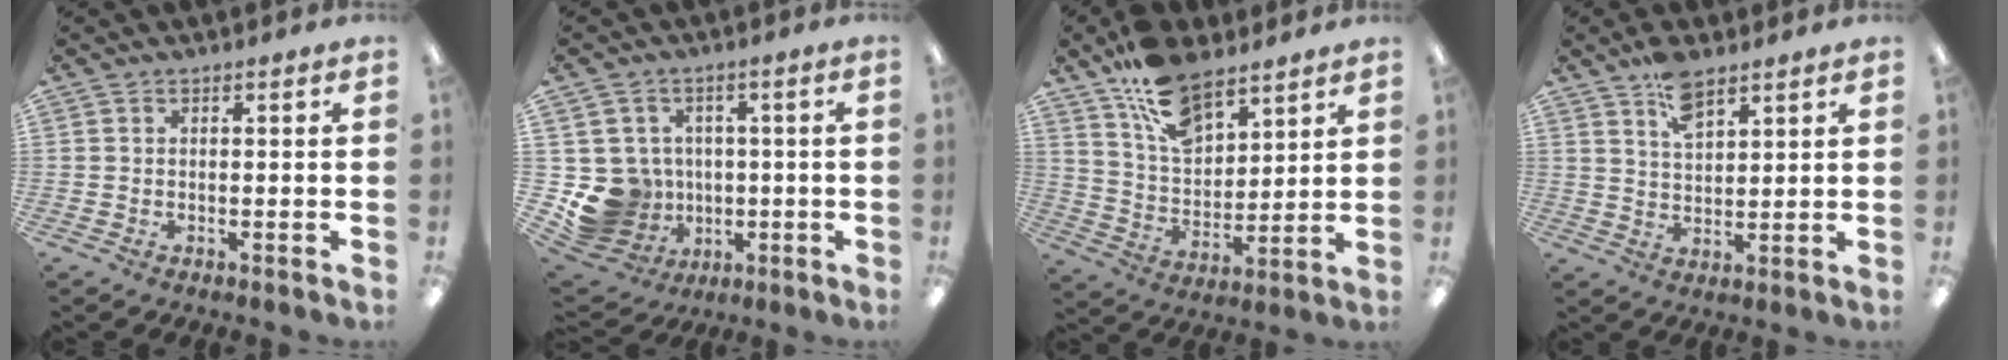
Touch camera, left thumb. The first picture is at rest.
{"total": 11.3, "force": [-1.8, 10.8, 2.6], "torque": [-0.088, 0.007, -0.017]}
{"total": 14.3, "force": [10.0, 7.1, 7.4], "torque": [-0.131, -0.050, 0.185]}
{"total": 7.4, "force": [5.3, 3.1, 4.2], "torque": [-0.072, -0.024, 0.094]}